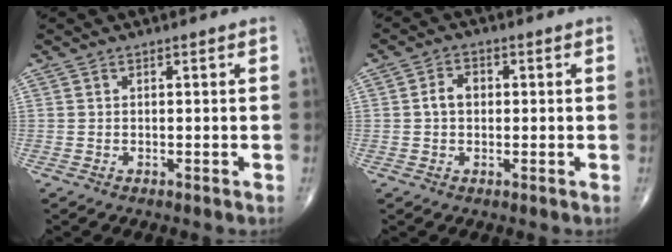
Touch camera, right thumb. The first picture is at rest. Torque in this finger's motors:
{"motor_torque": [-0.25, 0.24, 0.11, -0.02, 0.03]}